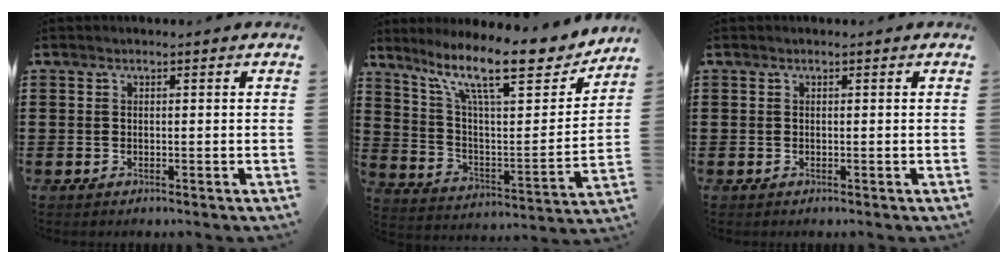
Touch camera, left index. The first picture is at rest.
{"total": 14.4, "force": [10.8, 2.6, 9.1], "torque": [-0.182, -0.061, 0.177]}
{"total": 0.0}